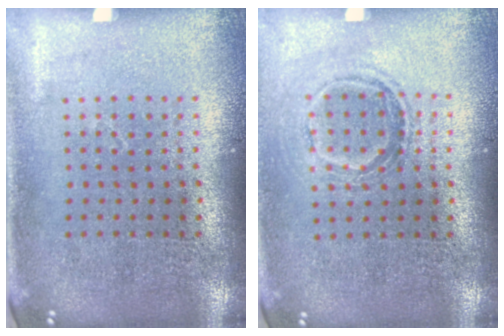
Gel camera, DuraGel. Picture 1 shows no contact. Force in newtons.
{"total": 1.2, "press": 1.1, "slide": 0.5}